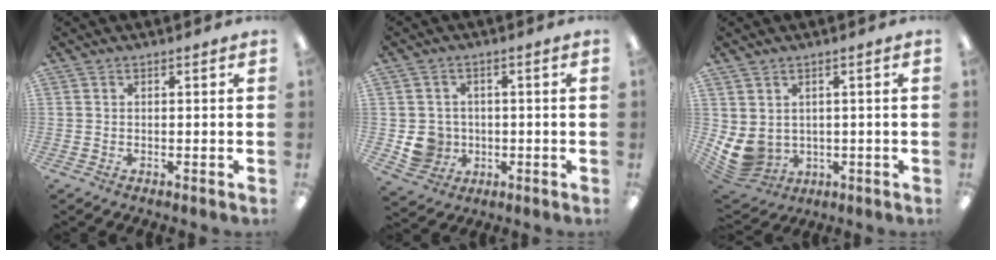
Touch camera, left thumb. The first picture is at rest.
{"total": 6.5, "force": [-0.6, 6.2, 1.6], "torque": [-0.038, 0.008, -0.005]}
{"total": 6.3, "force": [0.9, 5.3, 3.2], "torque": [-0.098, -0.011, 0.022]}